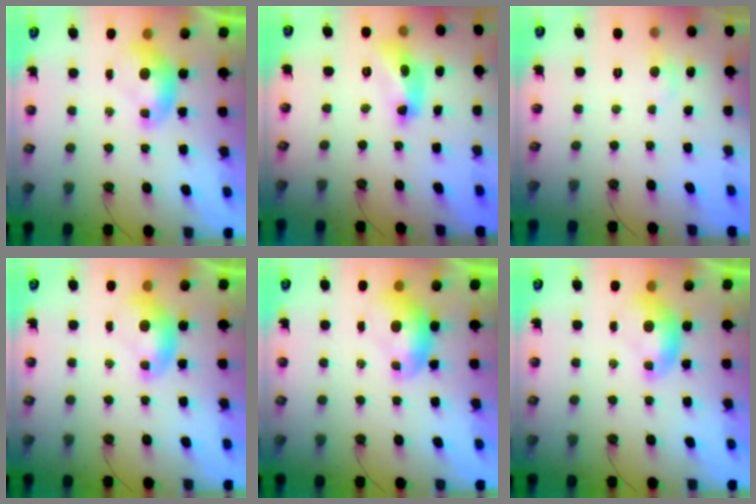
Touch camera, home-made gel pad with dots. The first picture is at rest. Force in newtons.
{"total": 9.8, "press": 9.8, "slide": 0.3}
{"total": 1.0, "press": 0.5, "slide": 0.9}
{"total": 0.0}
{"total": 1.0, "press": 0.7, "slide": 0.7}
{"total": 0.0}